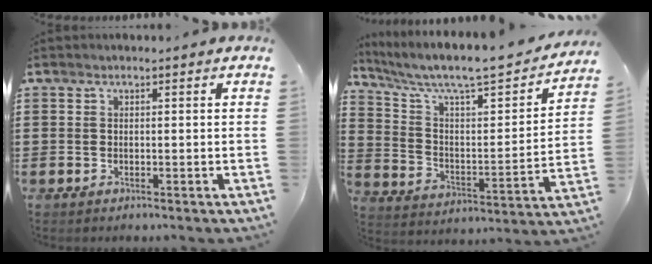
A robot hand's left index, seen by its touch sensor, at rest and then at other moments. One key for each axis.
{"total": 7.2, "fx": 6.2, "fy": 0.9, "fz": 3.6, "tx": -0.101, "ty": -0.053, "tz": 0.098}